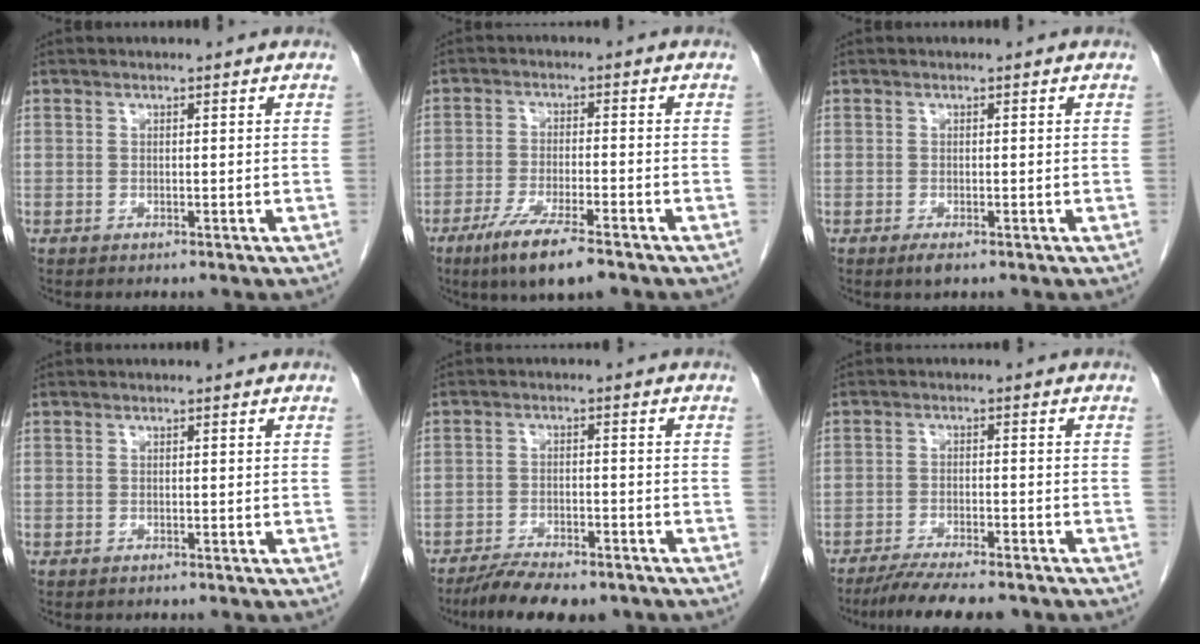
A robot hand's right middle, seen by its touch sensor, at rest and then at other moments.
{"total": 9.0, "force": [-6.2, 0.9, 6.6], "torque": [-0.118, -0.021, -0.103]}
{"total": 1.3, "force": [-0.8, 0.3, 0.9], "torque": [-0.018, -0.003, -0.010]}
{"total": 0.0}
{"total": 10.2, "force": [-8.3, 3.0, 5.1], "torque": [-0.076, -0.006, -0.126]}
{"total": 10.3, "force": [-8.8, 1.5, 5.2], "torque": [-0.077, -0.016, -0.134]}